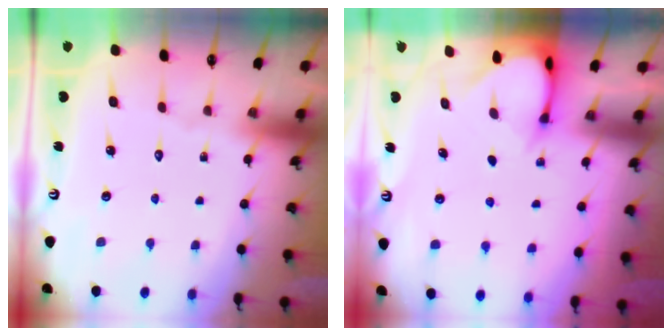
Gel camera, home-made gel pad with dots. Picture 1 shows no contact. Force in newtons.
{"total": 3.3, "press": 3.3, "slide": 0.2}